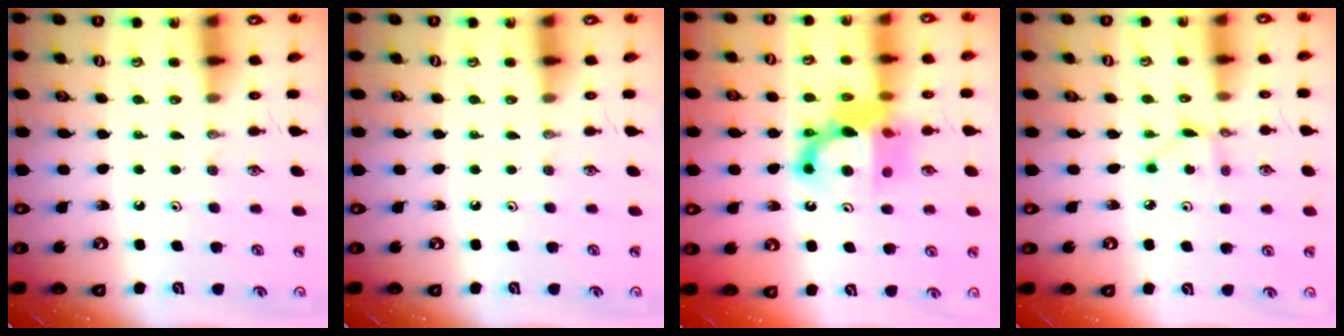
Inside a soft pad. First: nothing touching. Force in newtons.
{"total": 0.0}
{"total": 12.0, "press": 12.0, "slide": 1.1}
{"total": 2.7, "press": 2.7, "slide": 0.1}